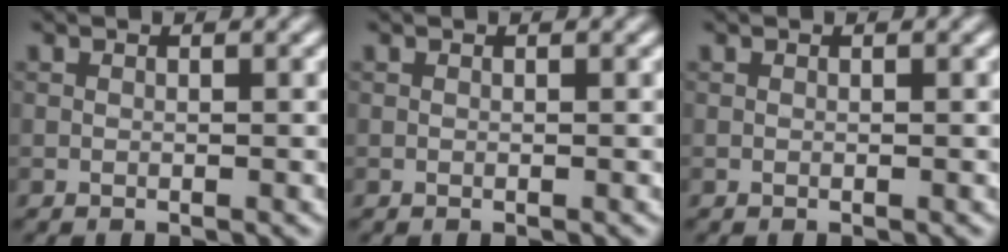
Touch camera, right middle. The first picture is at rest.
{"total": 0.0}
{"total": 0.0}